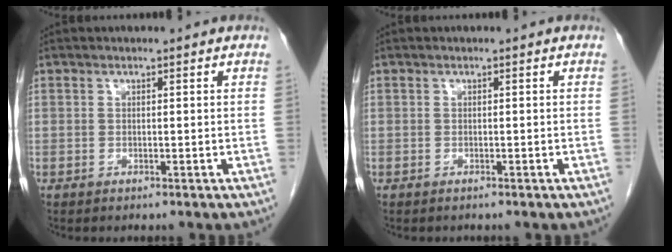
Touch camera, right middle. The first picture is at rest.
{"total": 0.0}